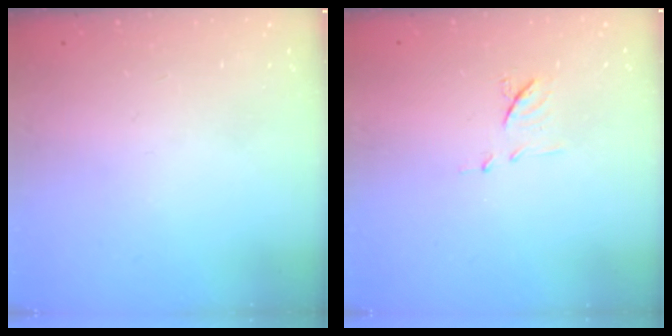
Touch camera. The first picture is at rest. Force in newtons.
{"total": 7.0, "press": 7.0, "slide": 0.6}